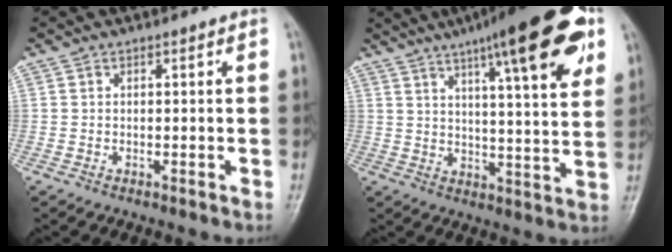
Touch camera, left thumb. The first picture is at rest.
{"total": 21.1, "force": [11.0, 4.5, 17.5], "torque": [-0.236, -0.017, 0.156]}